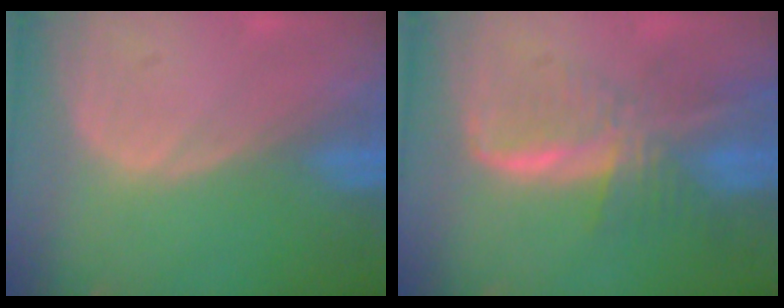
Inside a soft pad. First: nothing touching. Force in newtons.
{"total": 8.2, "press": 6.9, "slide": 4.4}